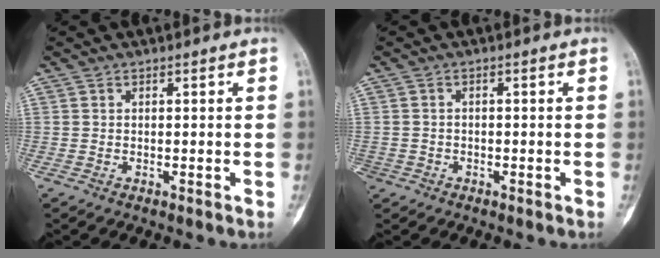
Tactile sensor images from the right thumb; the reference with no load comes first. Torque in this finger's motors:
{"motor_torque": [-0.13, -0.12, -0.09, -0.26, 0.00]}